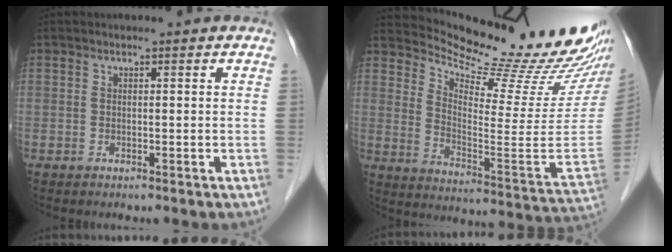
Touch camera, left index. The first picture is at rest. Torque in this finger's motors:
{"motor_torque": [-0.02, -0.26, 0.02, -0.01]}